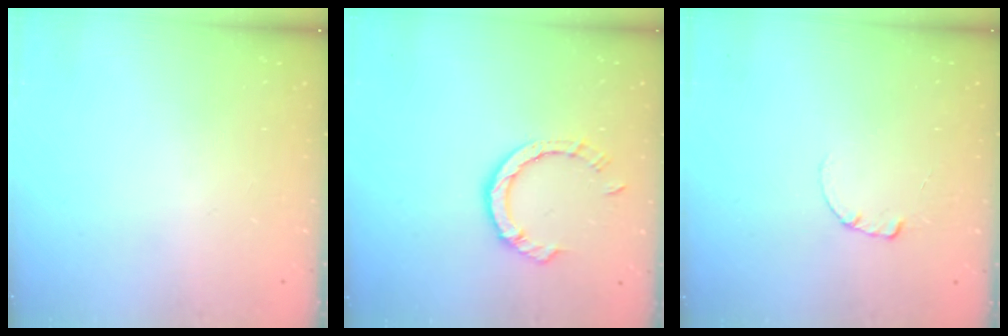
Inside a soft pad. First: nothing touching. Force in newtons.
{"total": 6.9, "press": 6.8, "slide": 0.8}
{"total": 0.6, "press": 0.6, "slide": 0.1}